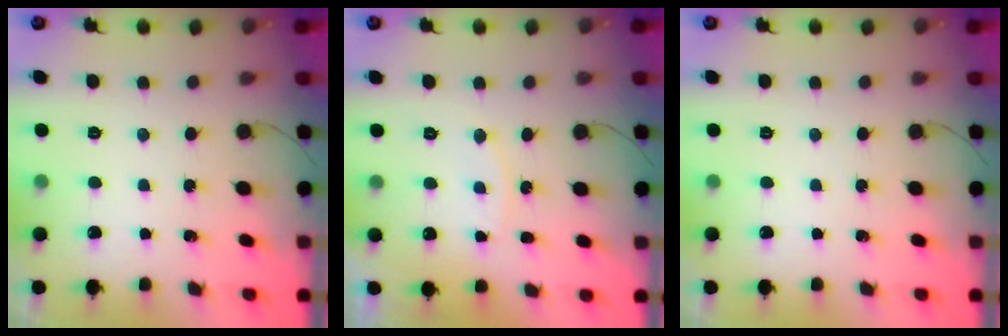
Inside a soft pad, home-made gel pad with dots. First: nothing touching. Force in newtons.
{"total": 7.4, "press": 7.4, "slide": 0.3}
{"total": 0.0}